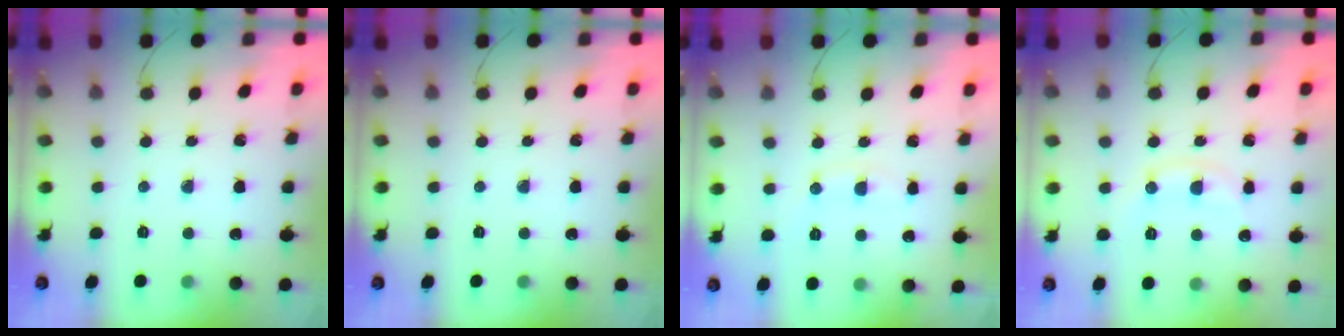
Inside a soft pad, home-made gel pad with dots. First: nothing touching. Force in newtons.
{"total": 0.0}
{"total": 6.4, "press": 6.3, "slide": 0.8}
{"total": 8.1, "press": 8.0, "slide": 1.1}